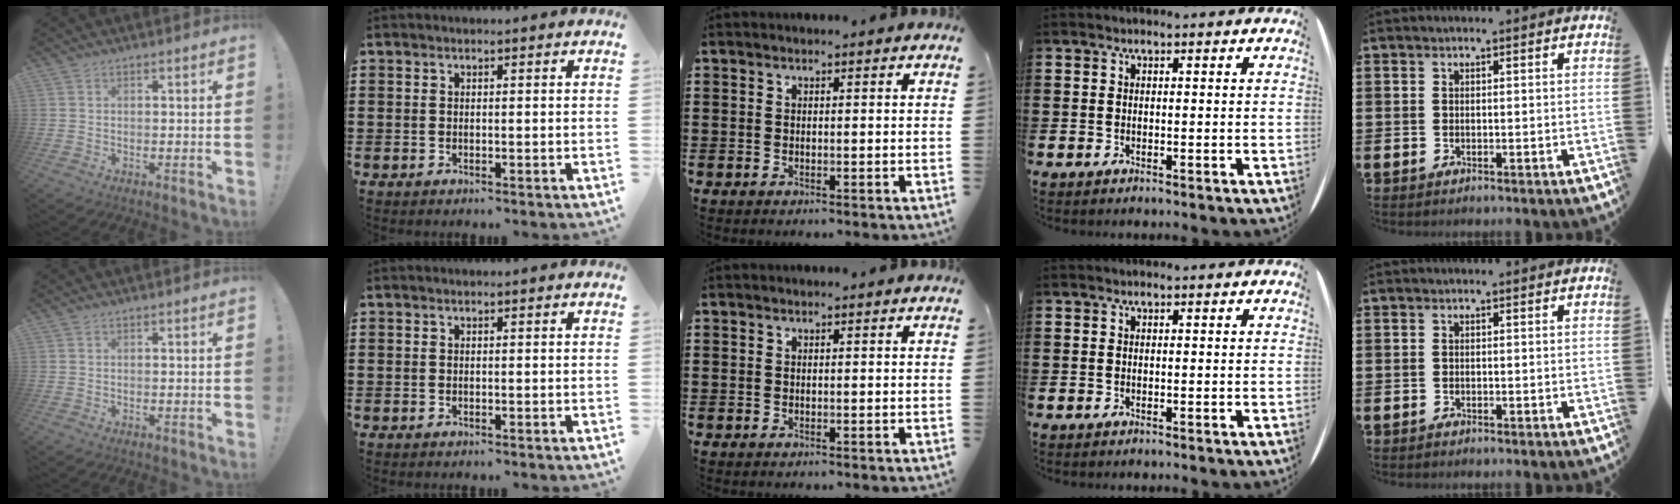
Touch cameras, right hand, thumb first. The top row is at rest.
{}